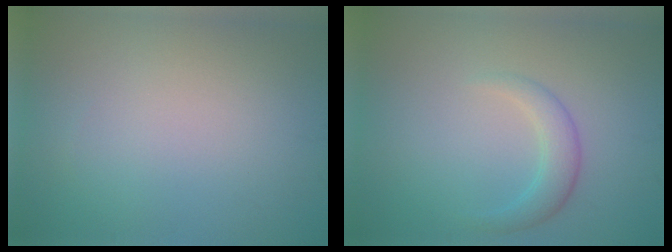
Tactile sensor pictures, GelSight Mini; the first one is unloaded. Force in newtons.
{"total": 2.3, "press": 2.3, "slide": 0.1}